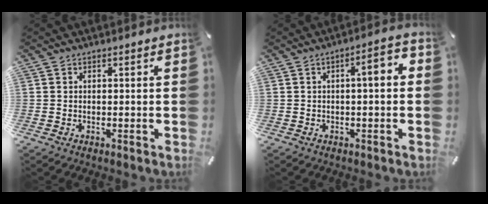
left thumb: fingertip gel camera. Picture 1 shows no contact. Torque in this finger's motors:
{"motor_torque": [1.06, 1.09, 0.53, -0.45, 0.25]}